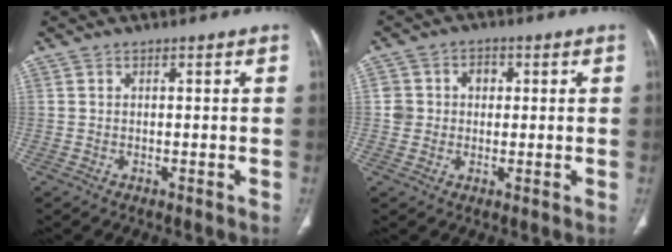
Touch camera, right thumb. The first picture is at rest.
{"total": 5.2, "force": [0.6, 4.8, 2.0], "torque": [-0.006, 0.012, 0.010]}